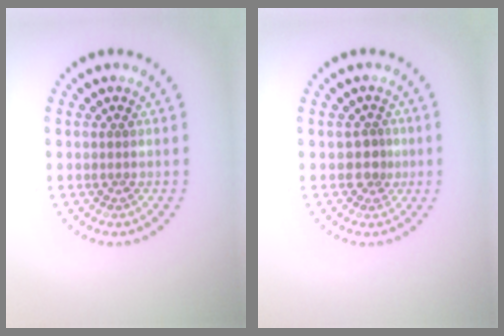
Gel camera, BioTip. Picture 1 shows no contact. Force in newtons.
{"total": 1.7, "press": 1.2, "slide": 1.2}